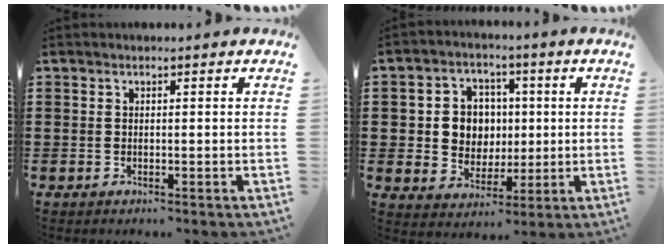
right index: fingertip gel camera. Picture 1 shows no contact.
{"total": 6.4, "force": [0.6, 6.0, 2.0], "torque": [-0.059, 0.015, 0.009]}